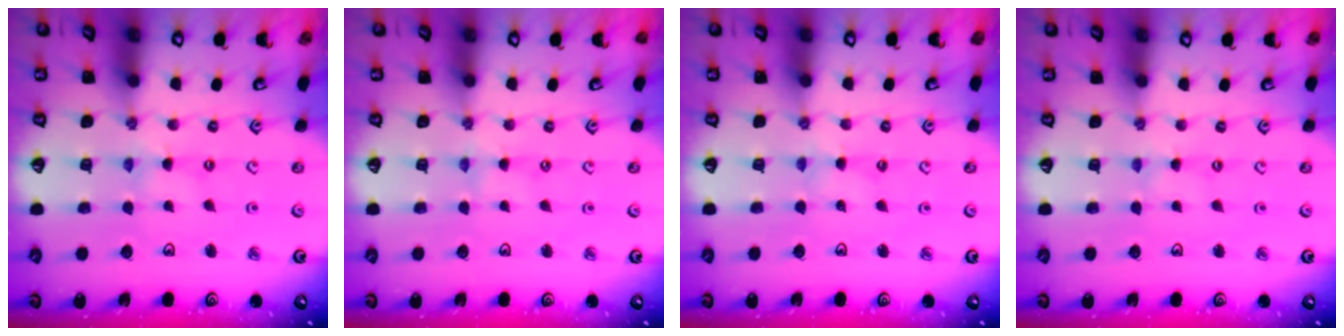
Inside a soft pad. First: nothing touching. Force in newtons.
{"total": 0.7, "press": 0.6, "slide": 0.3}
{"total": 2.0, "press": 1.9, "slide": 0.3}
{"total": 0.0}